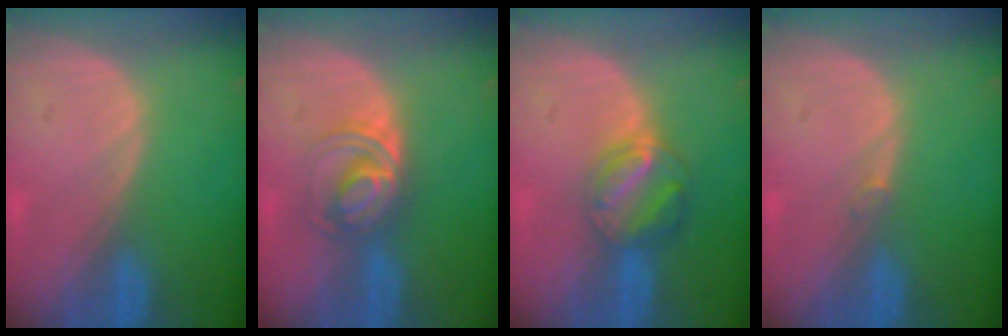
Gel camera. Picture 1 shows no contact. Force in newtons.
{"total": 5.9, "press": 5.5, "slide": 2.1}
{"total": 6.3, "press": 5.6, "slide": 3.0}
{"total": 0.6, "press": 0.5, "slide": 0.3}